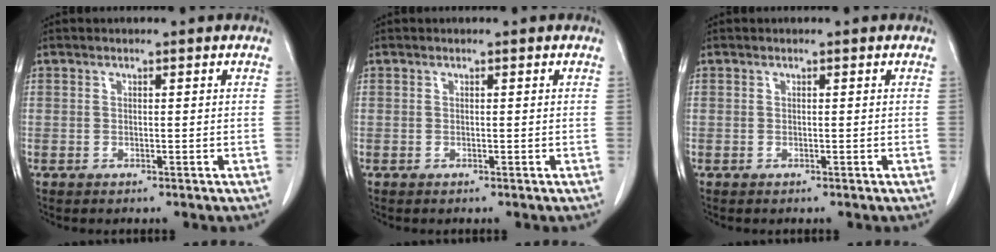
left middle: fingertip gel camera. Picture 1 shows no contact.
{"total": 0.0}
{"total": 0.0}